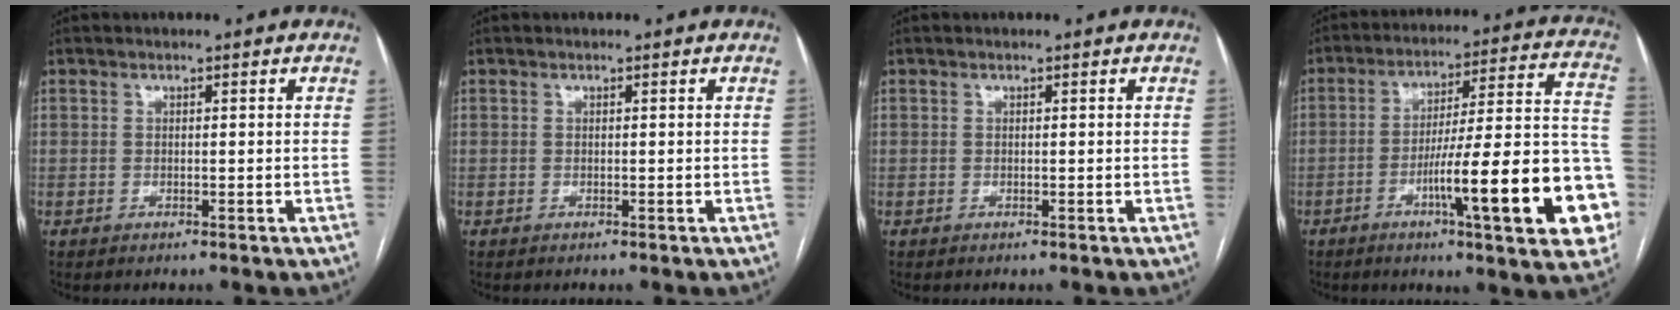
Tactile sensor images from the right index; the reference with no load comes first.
{"total": 0.0}
{"total": 0.0}
{"total": 21.6, "force": [-7.6, 1.6, 20.2], "torque": [-0.215, 0.014, -0.105]}